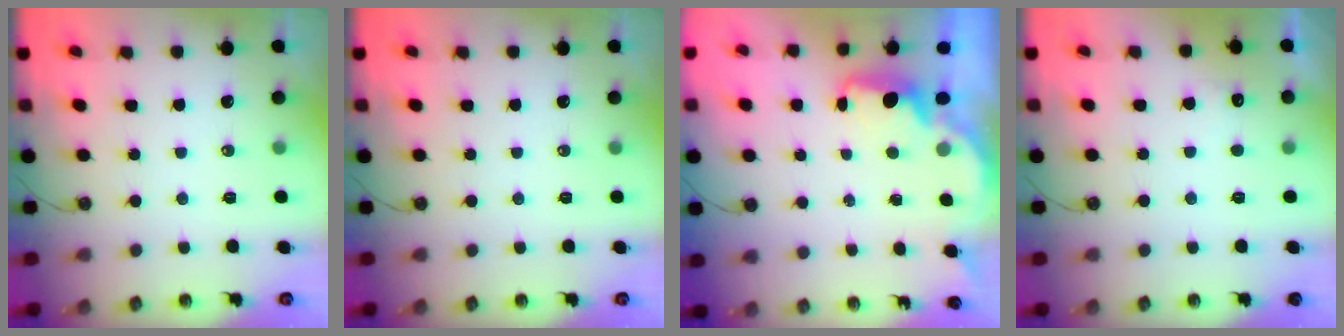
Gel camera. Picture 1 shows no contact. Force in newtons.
{"total": 0.0}
{"total": 1.9, "press": 1.8, "slide": 0.7}
{"total": 4.2, "press": 4.1, "slide": 1.1}